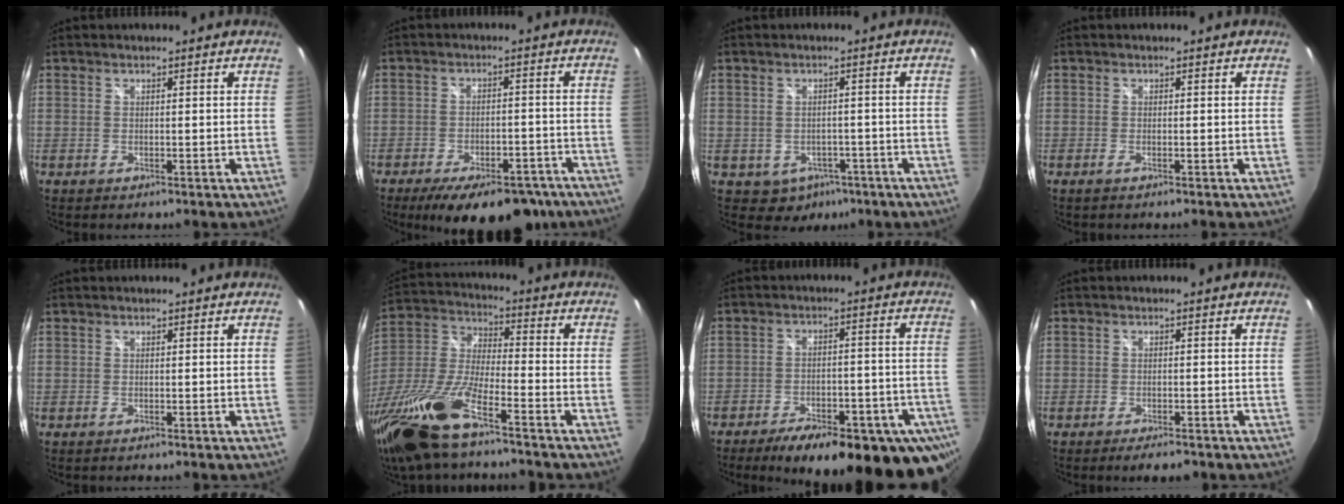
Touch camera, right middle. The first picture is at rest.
{"total": 16.8, "force": [-12.5, 6.9, 8.8], "torque": [-0.154, -0.008, -0.157]}
{"total": 5.7, "force": [-3.0, 4.4, 1.8], "torque": [-0.041, 0.004, -0.025]}
{"total": 0.6, "force": [-0.4, 0.1, 0.5], "torque": [-0.010, -0.001, -0.010]}
{"total": 0.0}
{"total": 20.0, "force": [-13.1, 4.7, 14.4], "torque": [-0.315, -0.035, -0.262]}
{"total": 24.6, "force": [-17.8, 8.0, 14.9], "torque": [-0.219, -0.028, -0.223]}
{"total": 3.5, "force": [-2.7, 1.3, 1.9], "torque": [-0.039, -0.005, -0.039]}